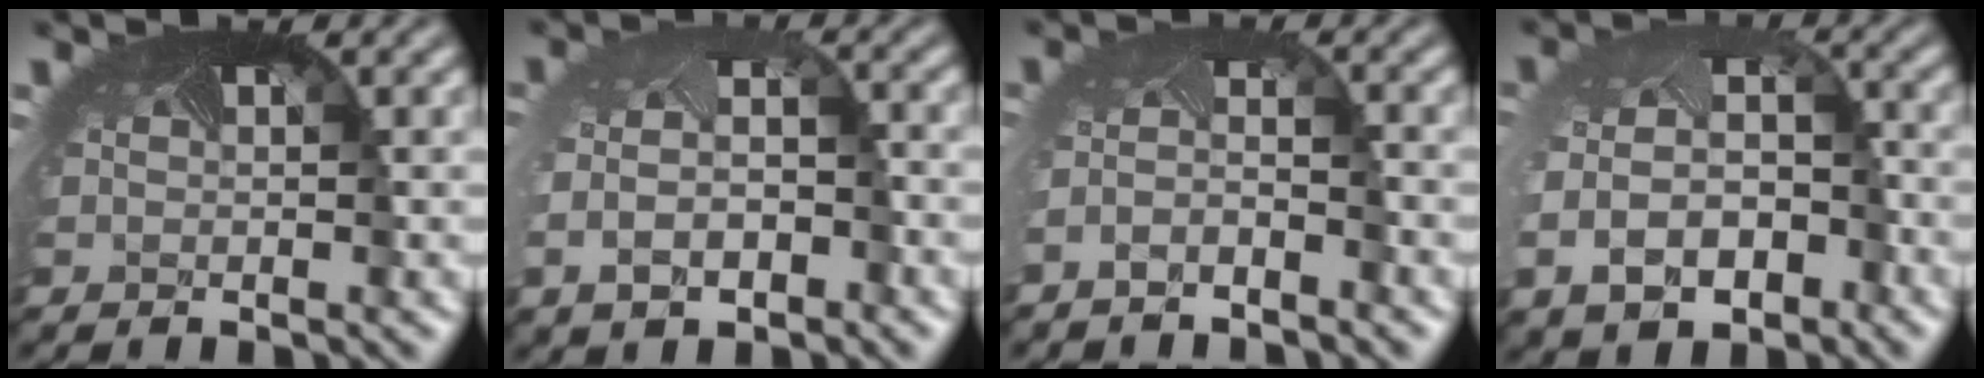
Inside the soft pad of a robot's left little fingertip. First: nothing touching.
{"total": 4.9, "force": [-1.7, 2.9, 3.6], "torque": [-0.079, -0.021, -0.022]}
{"total": 2.1, "force": [-2.0, -0.1, 0.7], "torque": [-0.023, -0.008, -0.041]}
{"total": 7.0, "force": [-3.0, 4.4, 4.5], "torque": [-0.107, -0.027, -0.043]}